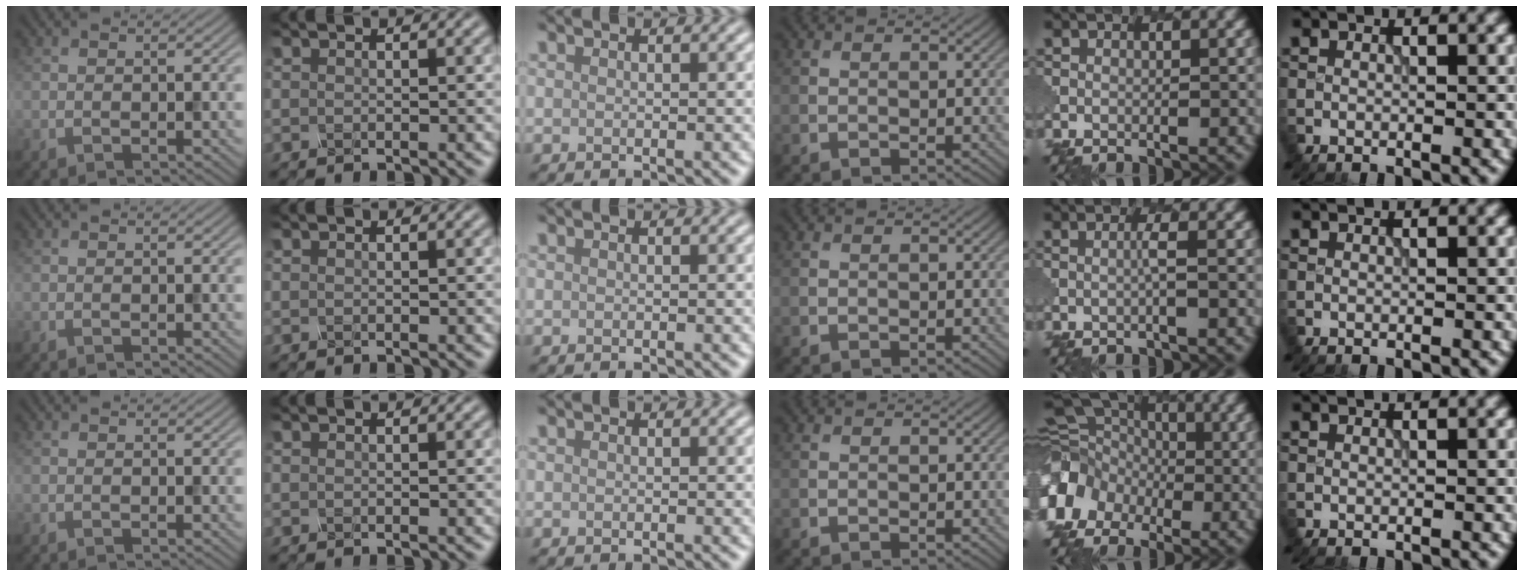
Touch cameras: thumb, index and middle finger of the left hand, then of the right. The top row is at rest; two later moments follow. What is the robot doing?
{"motion": "screw", "object": "spray bottle"}